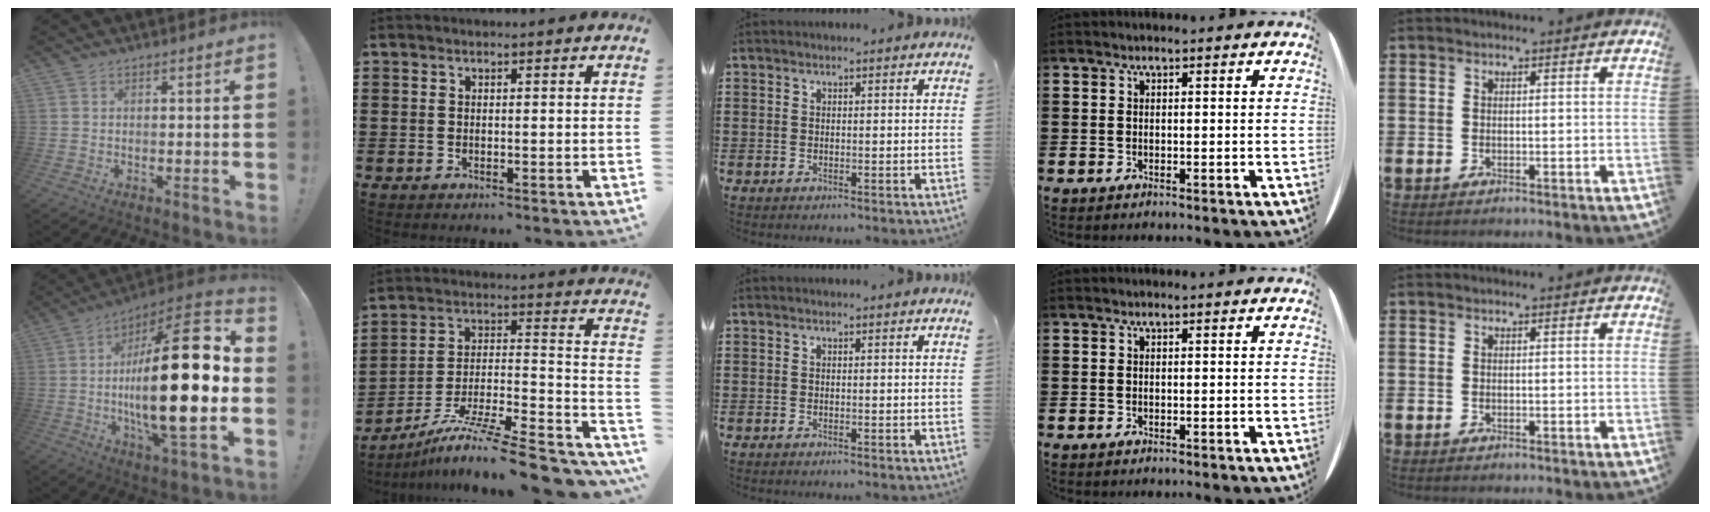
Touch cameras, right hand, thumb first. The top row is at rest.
{"thumb": {"total": 28.9, "force": [-1.2, 8.3, 27.6], "torque": [-0.457, 0.000, -0.028]}, "index": {"total": 11.1, "force": [-8.5, 0.7, 7.1], "torque": [-0.107, 0.003, -0.157]}}